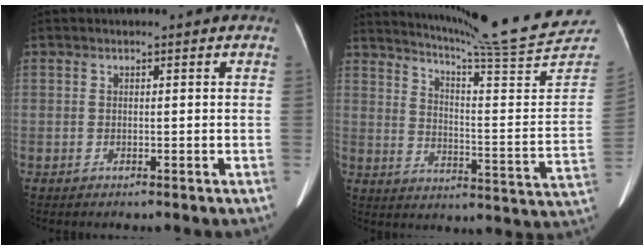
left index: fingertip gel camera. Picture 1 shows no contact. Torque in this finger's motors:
{"motor_torque": [-0.62, -1.52, -0.06, 0.01]}